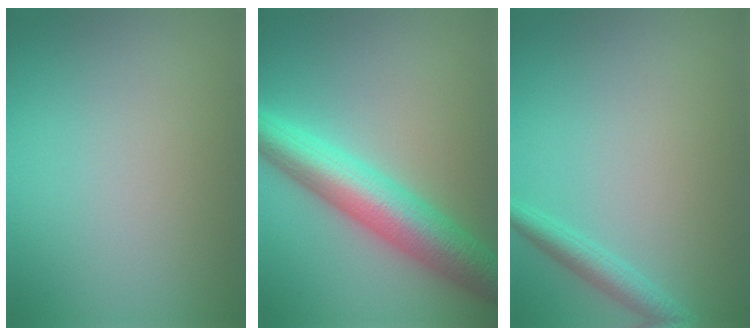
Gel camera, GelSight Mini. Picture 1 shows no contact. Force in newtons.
{"total": 8.0, "press": 8.0, "slide": 0.2}
{"total": 2.1, "press": 2.1, "slide": 0.1}